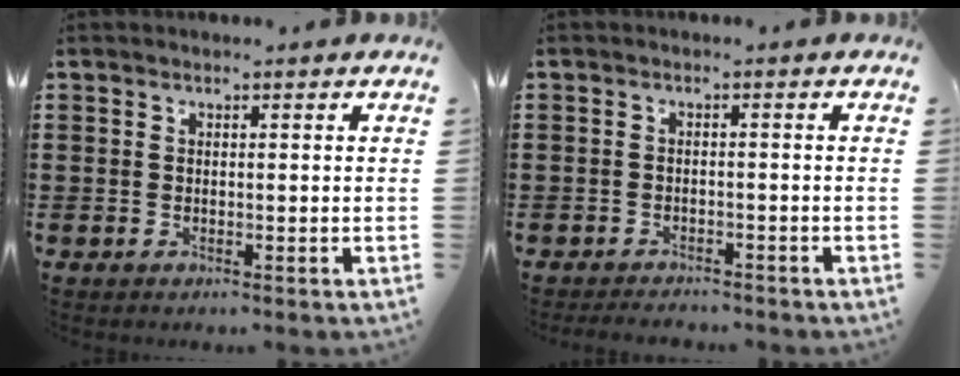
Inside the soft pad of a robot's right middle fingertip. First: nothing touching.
{"total": 1.8, "force": [-1.8, 0.2, 0.0], "torque": [-0.007, -0.001, -0.037]}